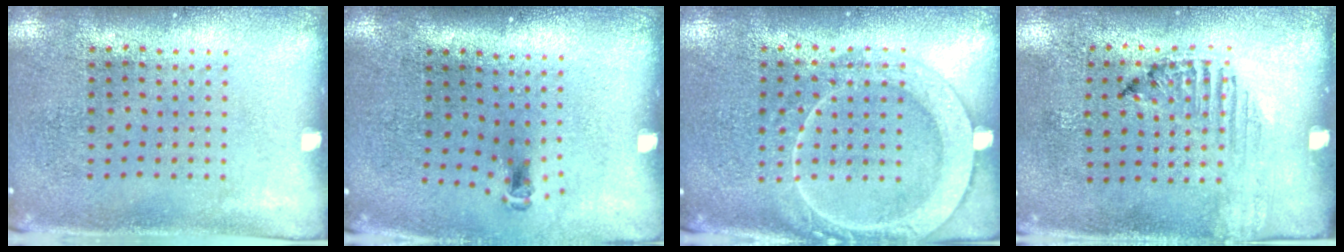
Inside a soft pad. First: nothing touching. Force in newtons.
{"total": 0.6, "press": 0.4, "slide": 0.5}
{"total": 3.4, "press": 3.3, "slide": 0.5}
{"total": 1.2, "press": 1.2, "slide": 0.4}